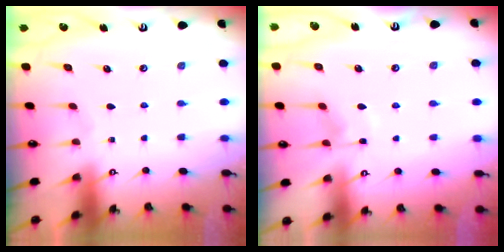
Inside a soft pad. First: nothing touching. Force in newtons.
{"total": 3.9, "press": 3.9, "slide": 0.5}